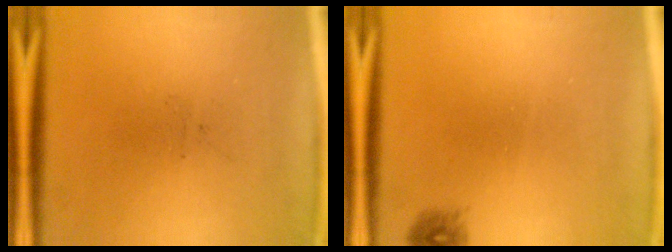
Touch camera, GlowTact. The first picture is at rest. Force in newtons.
{"total": 0.9}